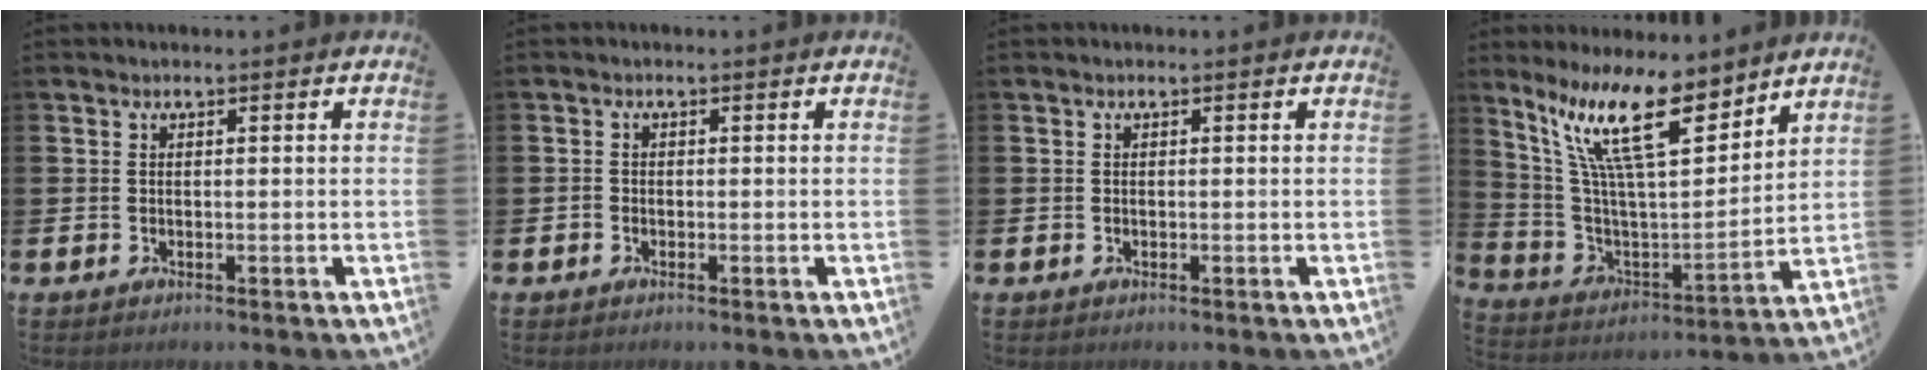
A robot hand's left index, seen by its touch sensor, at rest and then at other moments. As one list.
[{"total": 0.8, "force": [-0.5, 0.6, 0.3], "torque": [-0.001, 0.000, -0.012]}, {"total": 0.0}, {"total": 14.1, "force": [9.6, 3.8, 9.6], "torque": [-0.220, -0.049, 0.169]}]